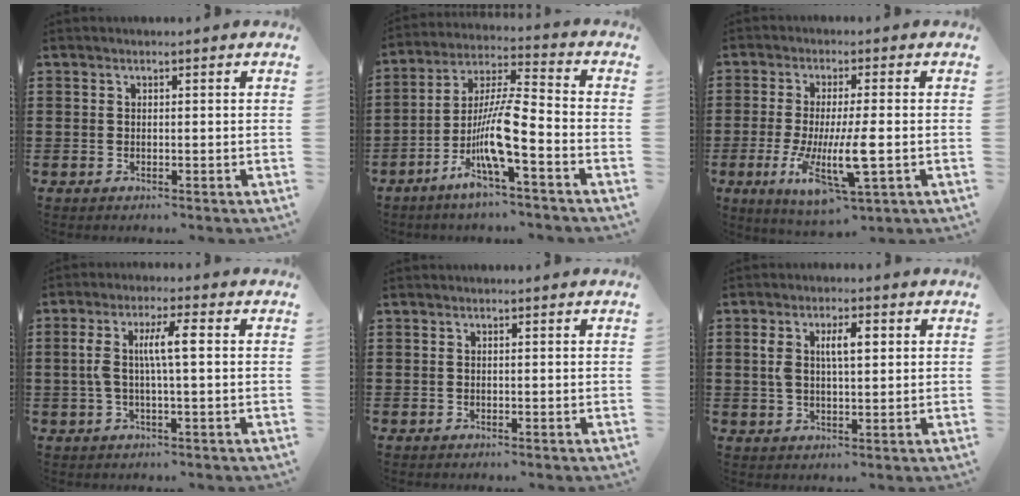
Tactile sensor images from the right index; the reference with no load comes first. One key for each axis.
{"total": 10.5, "fx": -4.7, "fy": 1.3, "fz": 9.2, "tx": -0.198, "ty": -0.020, "tz": -0.097}
{"total": 10.6, "fx": -2.5, "fy": 2.4, "fz": 10.0, "tx": -0.202, "ty": -0.022, "tz": -0.043}
{"total": 6.4, "fx": 0.5, "fy": 1.2, "fz": 6.3, "tx": -0.140, "ty": -0.004, "tz": -0.003}
{"total": 0.0}
{"total": 5.5, "fx": 1.3, "fy": 2.3, "fz": 4.8, "tx": -0.092, "ty": 0.008, "tz": 0.019}